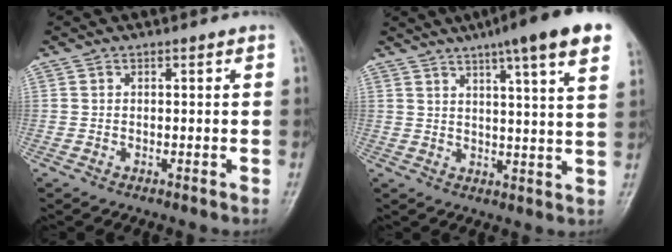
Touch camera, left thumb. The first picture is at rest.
{"total": 16.2, "force": [10.2, 1.7, 12.4], "torque": [-0.164, -0.020, 0.126]}